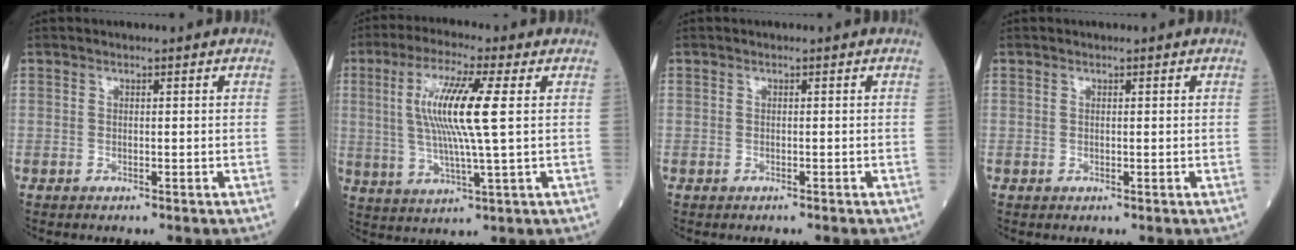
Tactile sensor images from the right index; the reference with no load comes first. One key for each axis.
{"total": 11.4, "fx": 2.3, "fy": -0.2, "fz": 11.1, "tx": -0.233, "ty": 0.003, "tz": 0.042}
{"total": 0.9, "fx": -0.7, "fy": 0.1, "fz": 0.5, "tx": -0.013, "ty": -0.001, "tz": -0.007}
{"total": 0.0}